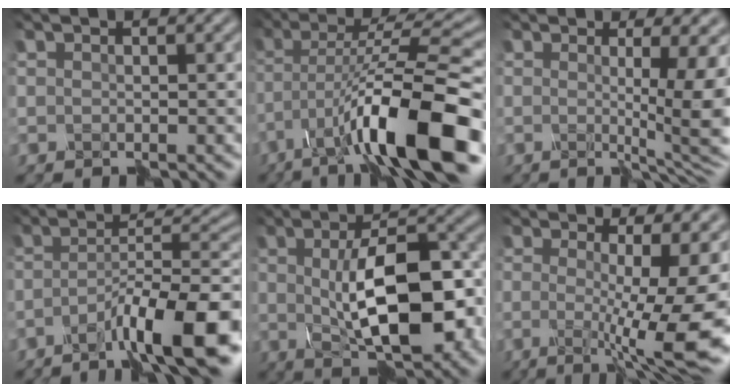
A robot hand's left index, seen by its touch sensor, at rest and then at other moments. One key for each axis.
{"total": 13.0, "fx": -6.5, "fy": 2.4, "fz": 10.9, "tx": -0.187, "ty": 0.011, "tz": -0.098}
{"total": 7.5, "fx": -0.3, "fy": 1.3, "fz": 7.3, "tx": -0.088, "ty": -0.008, "tz": -0.002}
{"total": 10.0, "fx": -5.8, "fy": 1.7, "fz": 7.9, "tx": -0.121, "ty": 0.007, "tz": -0.095}
{"total": 9.9, "fx": -0.7, "fy": 3.7, "fz": 9.2, "tx": -0.145, "ty": 0.000, "tz": -0.007}
{"total": 10.5, "fx": -1.3, "fy": 2.1, "fz": 10.2, "tx": -0.143, "ty": -0.015, "tz": -0.019}